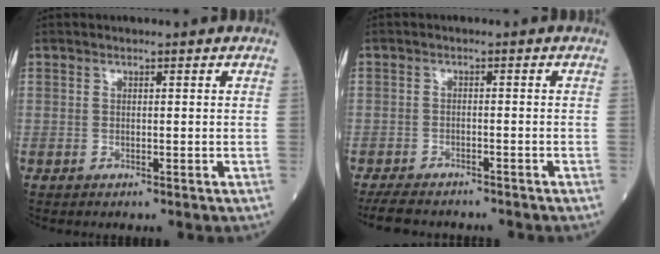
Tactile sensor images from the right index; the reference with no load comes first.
{"total": 6.1, "force": [-5.4, 1.8, 2.0], "torque": [-0.031, -0.009, -0.083]}